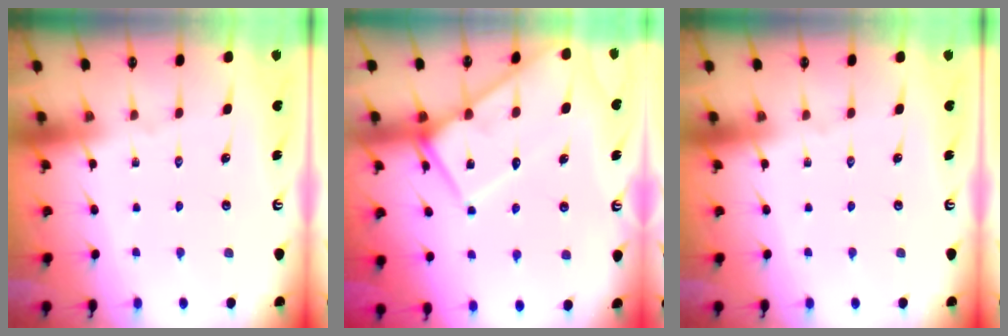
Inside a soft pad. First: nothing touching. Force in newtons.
{"total": 10.2, "press": 10.1, "slide": 1.1}
{"total": 0.0}